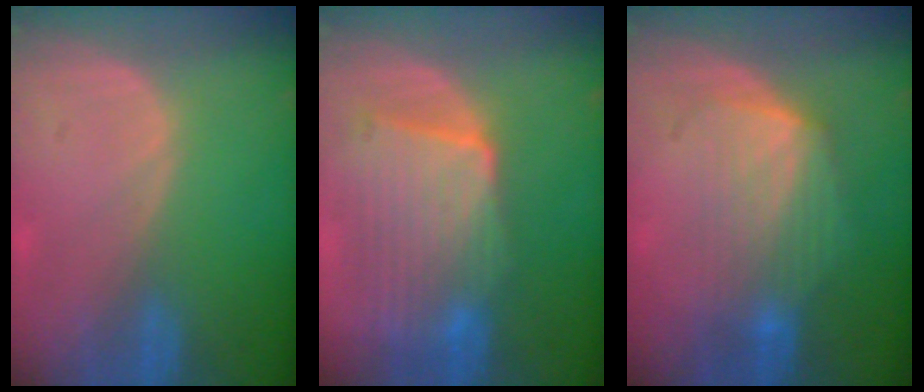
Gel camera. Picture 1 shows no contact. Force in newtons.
{"total": 10.1, "press": 9.0, "slide": 4.5}
{"total": 6.7, "press": 6.7, "slide": 0.7}